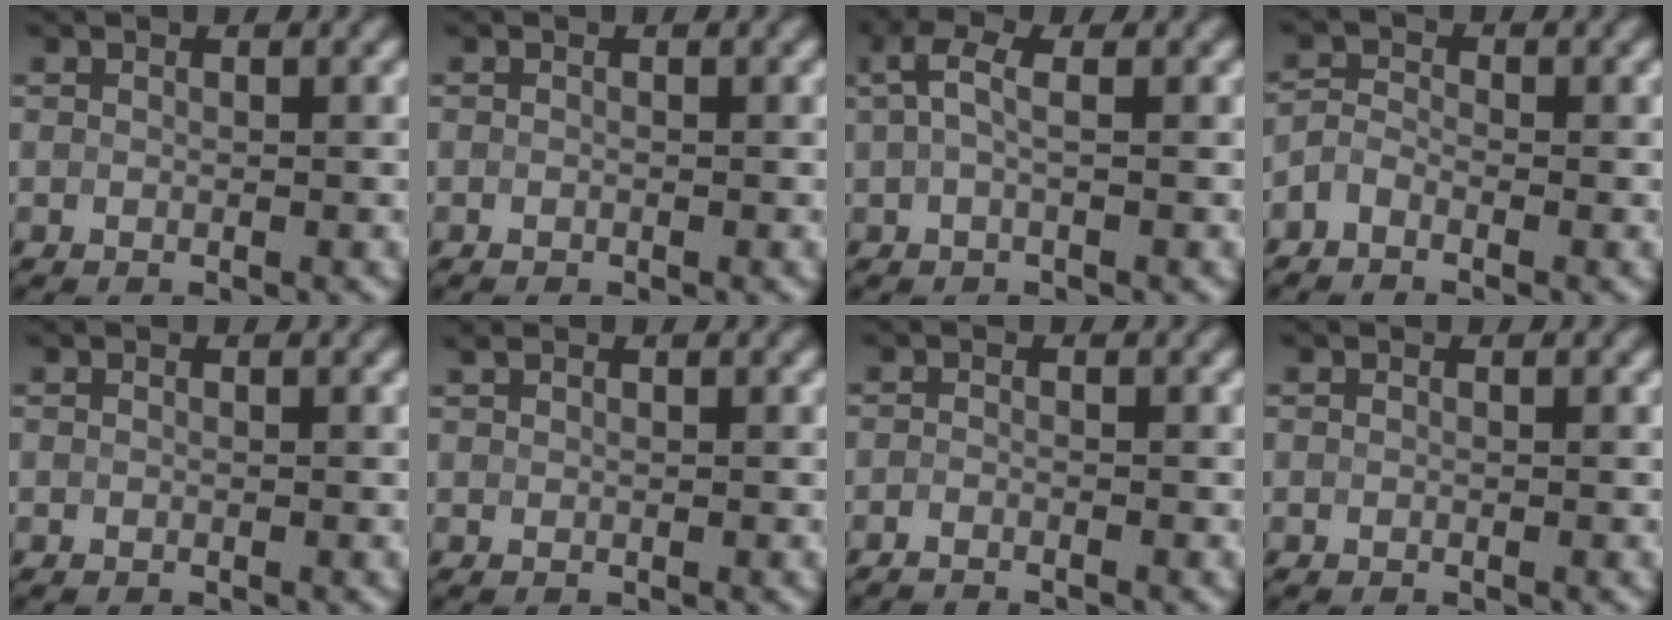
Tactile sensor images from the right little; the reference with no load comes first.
{"total": 0.0}
{"total": 2.4, "force": [0.6, 0.8, 2.2], "torque": [-0.047, 0.008, 0.008]}
{"total": 1.6, "force": [-1.1, 0.9, 0.9], "torque": [-0.016, 0.005, -0.029]}
{"total": 0.0}
{"total": 0.6, "force": [0.5, 0.1, 0.3], "torque": [-0.008, 0.005, 0.013]}
{"total": 1.0, "force": [-0.9, 0.1, 0.2], "torque": [-0.002, -0.004, -0.020]}
{"total": 0.0}